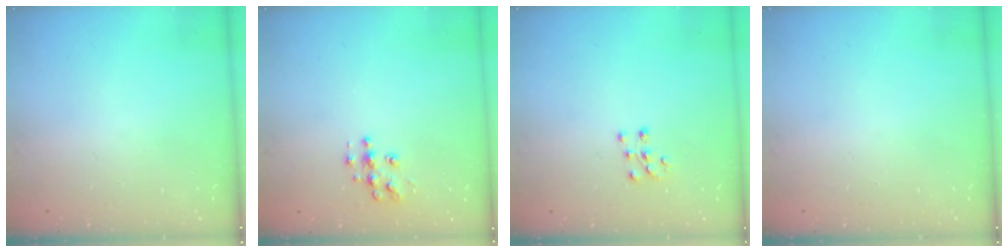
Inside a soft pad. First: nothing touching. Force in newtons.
{"total": 8.5, "press": 8.5, "slide": 0.5}
{"total": 7.6, "press": 7.6, "slide": 0.5}
{"total": 0.0}